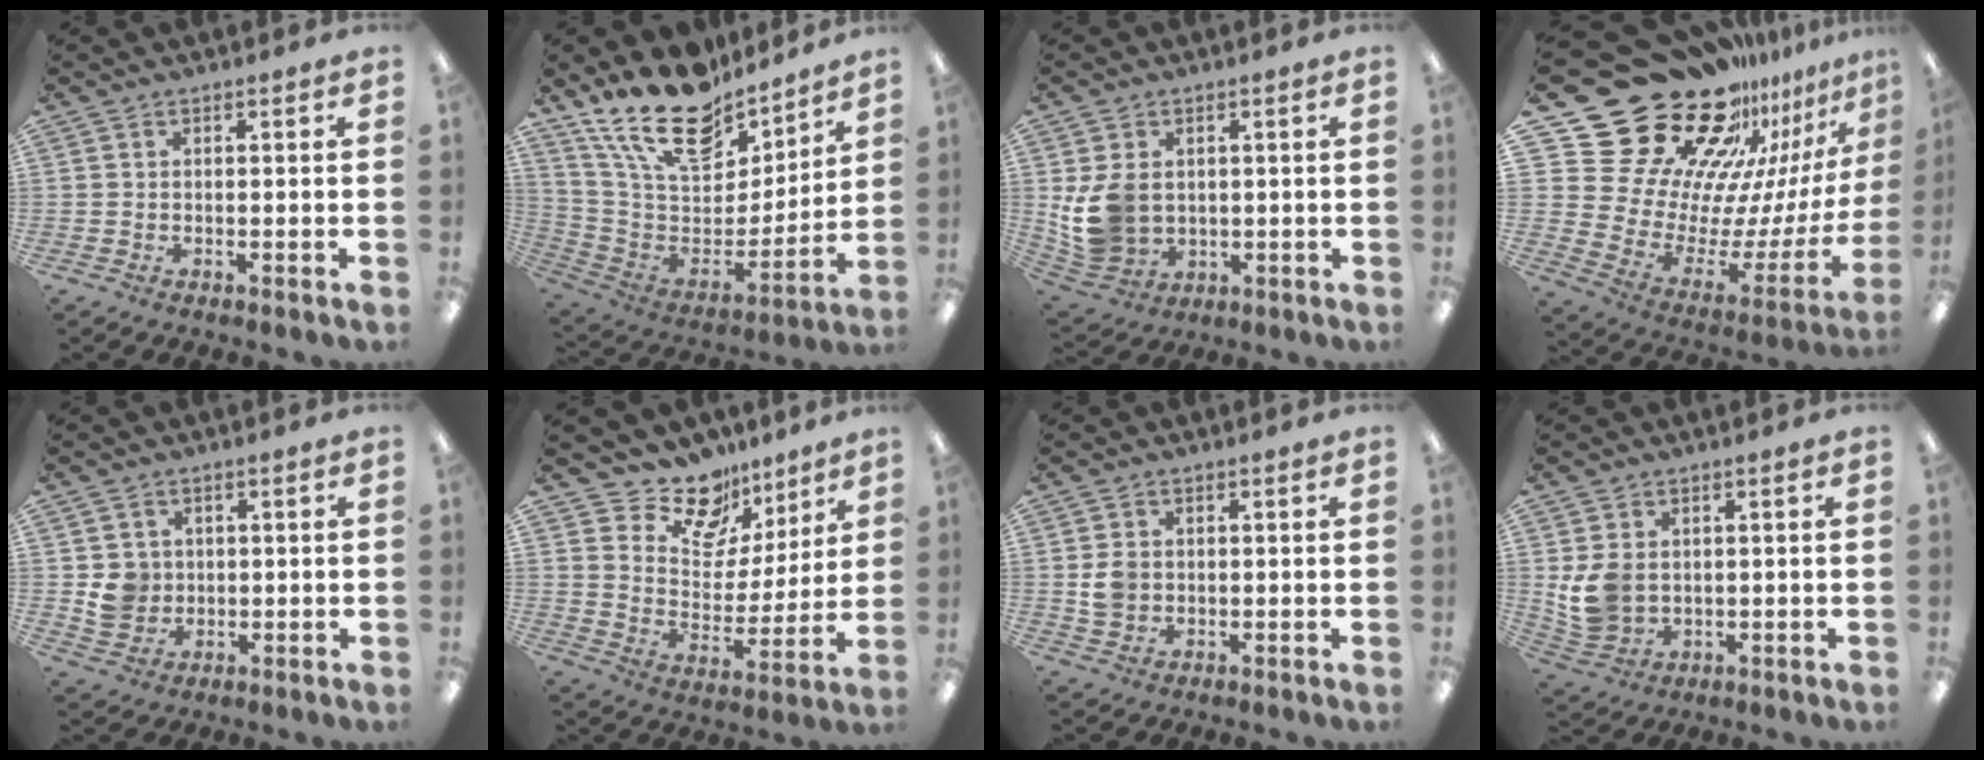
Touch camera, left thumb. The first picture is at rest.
{"total": 21.7, "force": [16.5, 10.1, 9.8], "torque": [-0.184, -0.111, 0.298]}
{"total": 10.0, "force": [1.0, 8.1, 5.8], "torque": [-0.141, 0.011, 0.025]}
{"total": 31.9, "force": [22.1, 18.0, 14.4], "torque": [-0.228, -0.215, 0.452]}
{"total": 5.3, "force": [0.5, 5.1, 1.5], "torque": [-0.014, 0.004, 0.009]}
{"total": 14.7, "force": [11.3, 8.2, 4.5], "torque": [-0.084, -0.078, 0.211]}
{"total": 4.0, "force": [0.3, 3.4, 2.0], "torque": [-0.031, 0.004, 0.005]}
{"total": 7.7, "force": [0.9, 6.2, 4.5], "torque": [-0.103, 0.006, 0.021]}